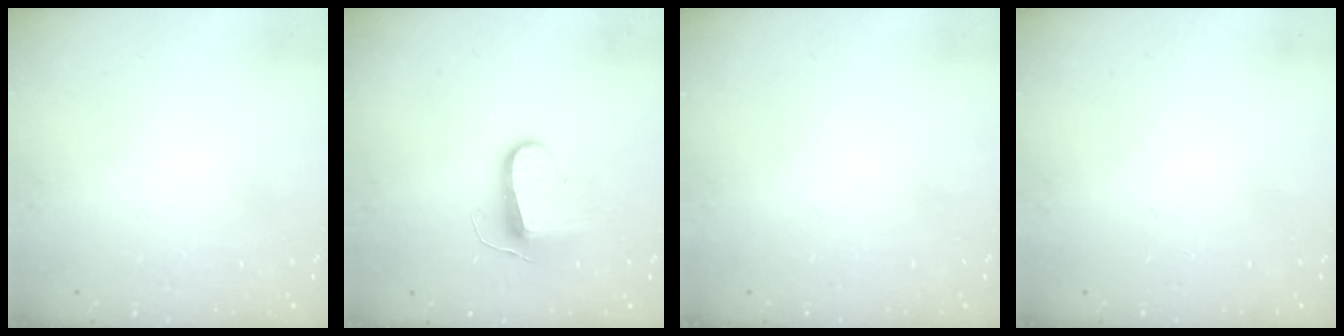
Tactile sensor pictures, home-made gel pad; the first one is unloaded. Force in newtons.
{"total": 9.9, "press": 9.9, "slide": 0.3}
{"total": 0.0}
{"total": 0.0}